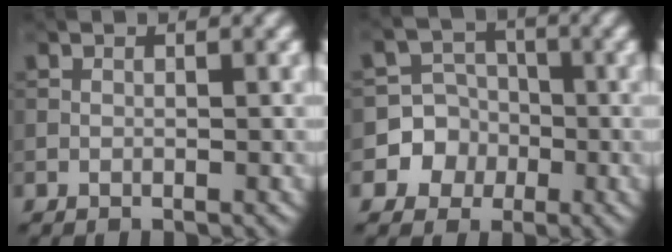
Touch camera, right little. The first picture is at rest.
{"total": 6.3, "force": [-2.1, 5.9, 0.5], "torque": [0.014, 0.009, -0.057]}